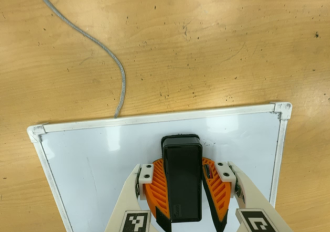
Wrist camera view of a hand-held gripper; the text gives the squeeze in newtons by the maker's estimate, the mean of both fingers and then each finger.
{"total": 18.4, "left": 20.8, "right": 16.0}